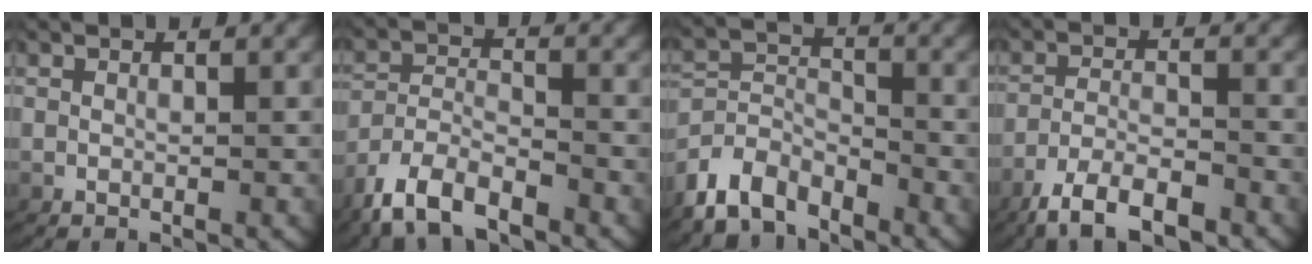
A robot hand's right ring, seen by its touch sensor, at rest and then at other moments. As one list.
[{"total": 5.8, "force": [-4.0, 3.5, 2.3], "torque": [-0.062, -0.017, -0.069]}, {"total": 6.2, "force": [-4.1, 4.1, 2.2], "torque": [-0.055, -0.034, -0.063]}, {"total": 5.9, "force": [-4.6, 2.1, 3.1], "torque": [-0.051, -0.009, -0.074]}]